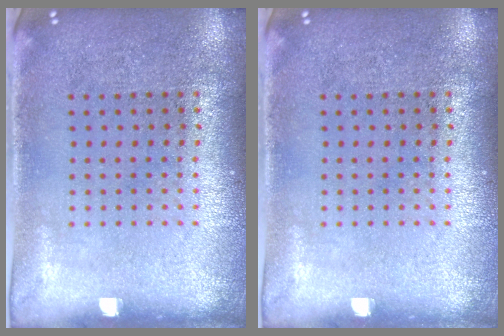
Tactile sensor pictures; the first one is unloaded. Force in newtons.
{"total": 0.0}